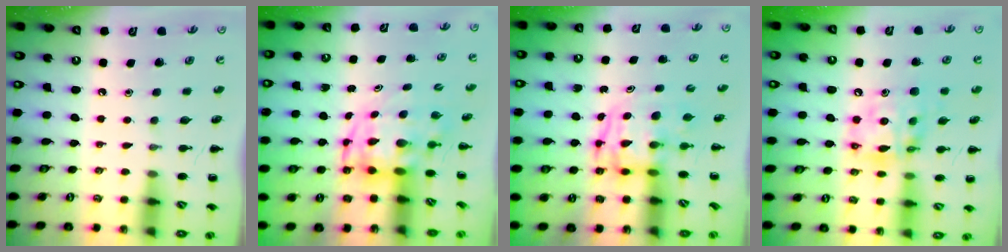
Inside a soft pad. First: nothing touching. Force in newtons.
{"total": 3.7, "press": 3.7, "slide": 0.8}
{"total": 3.7, "press": 3.7, "slide": 0.5}
{"total": 12.9, "press": 12.4, "slide": 3.5}